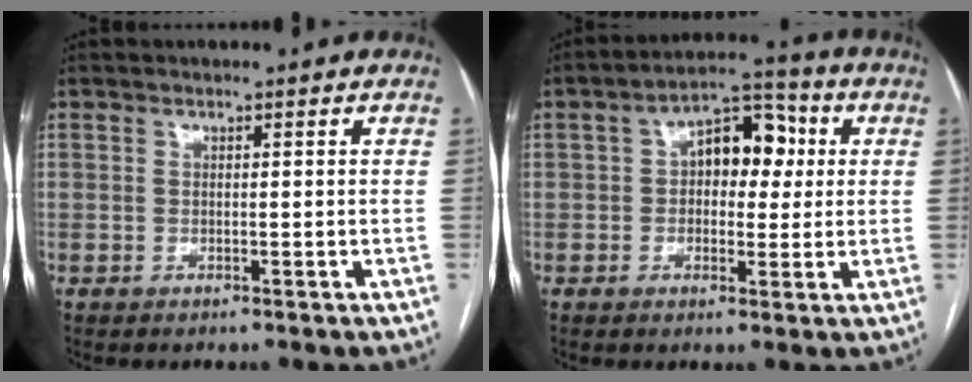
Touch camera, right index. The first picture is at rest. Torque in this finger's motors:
{"motor_torque": [0.69, -0.17, 0.19, 0.08]}